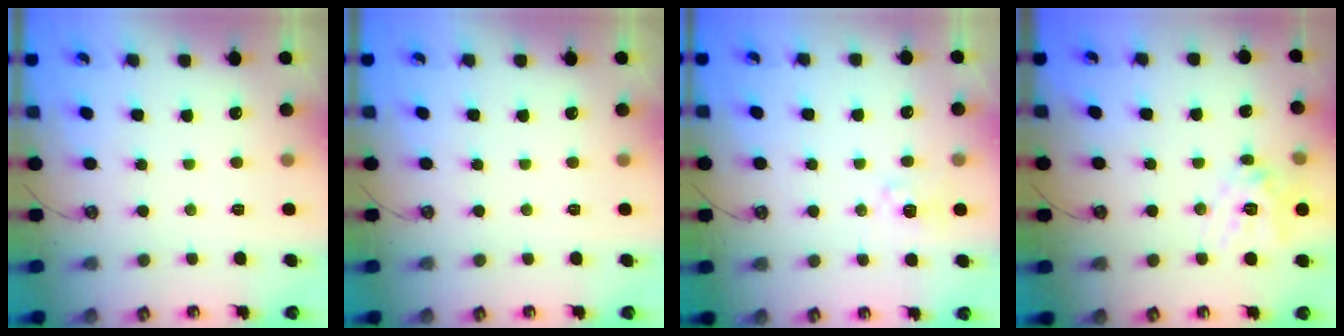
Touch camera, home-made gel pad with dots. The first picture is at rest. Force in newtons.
{"total": 0.0}
{"total": 4.5, "press": 4.4, "slide": 0.5}
{"total": 13.1, "press": 13.0, "slide": 1.7}